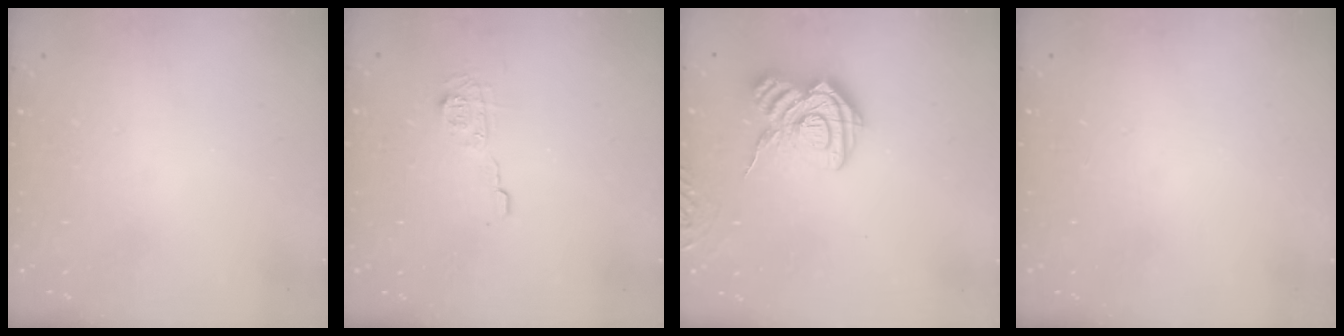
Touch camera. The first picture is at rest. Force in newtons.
{"total": 6.8, "press": 6.8, "slide": 0.2}
{"total": 14.5, "press": 14.4, "slide": 1.4}
{"total": 0.0}